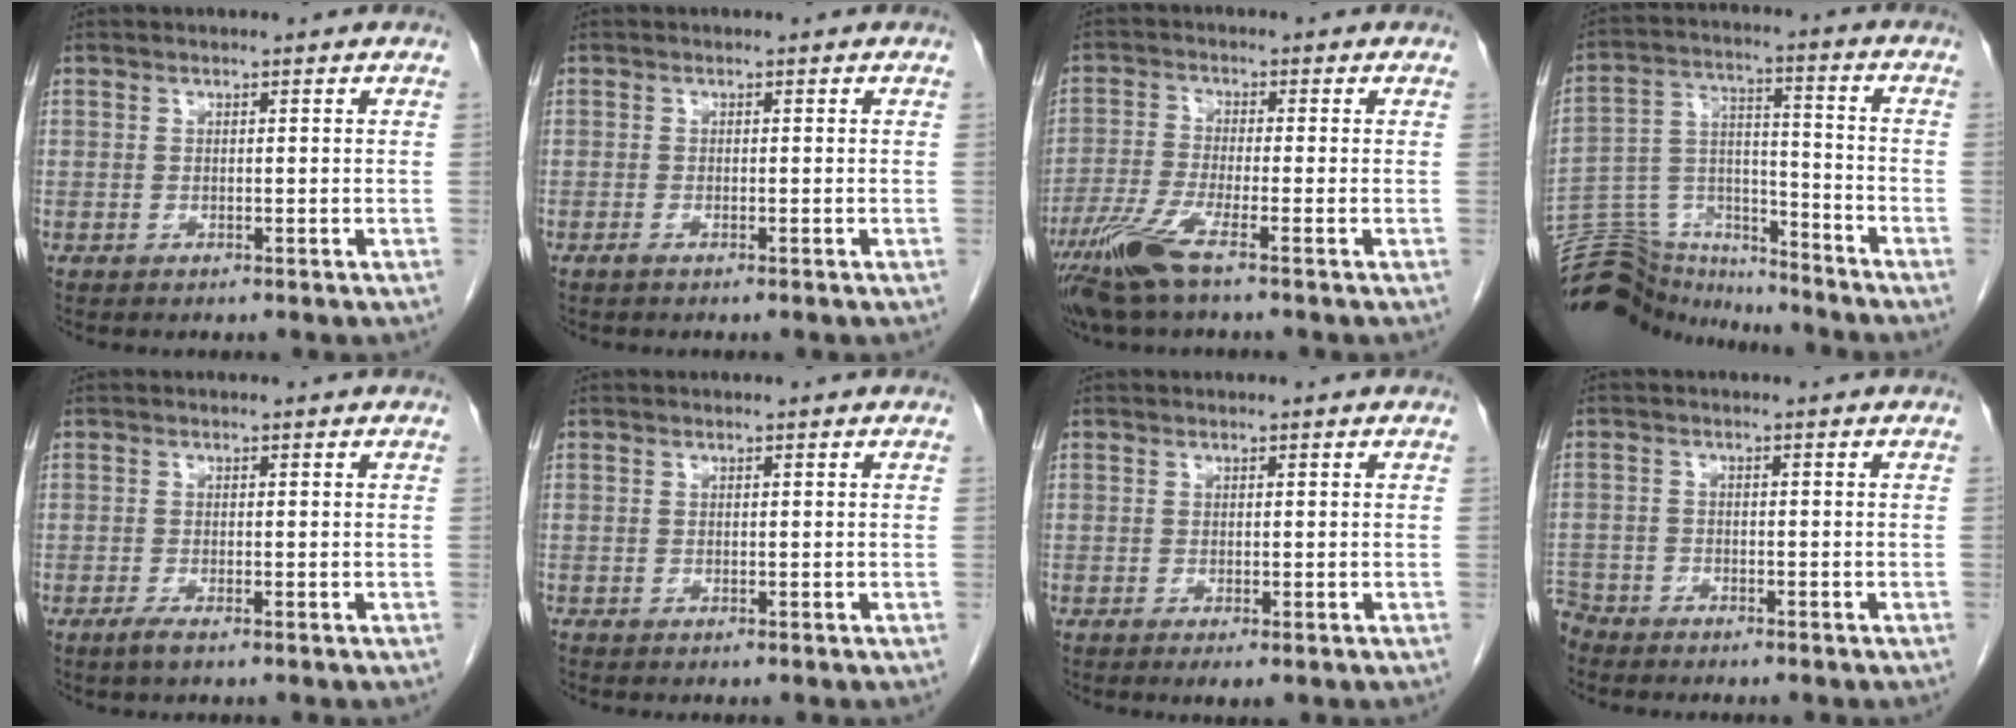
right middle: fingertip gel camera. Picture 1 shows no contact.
{"total": 0.7, "force": [-0.5, 0.0, 0.4], "torque": [-0.011, -0.001, -0.009]}
{"total": 7.0, "force": [-4.5, 0.0, 5.4], "torque": [-0.119, -0.018, -0.093]}
{"total": 13.6, "force": [-13.1, 3.4, 0.7], "torque": [-0.028, 0.056, -0.225]}
{"total": 1.5, "force": [-1.0, 0.1, 1.1], "torque": [-0.025, -0.004, -0.019]}
{"total": 0.0}
{"total": 1.6, "force": [-0.9, 0.4, 1.3], "torque": [-0.017, -0.004, -0.011]}
{"total": 4.8, "force": [-4.3, 2.0, 0.2], "torque": [-0.006, -0.004, -0.084]}